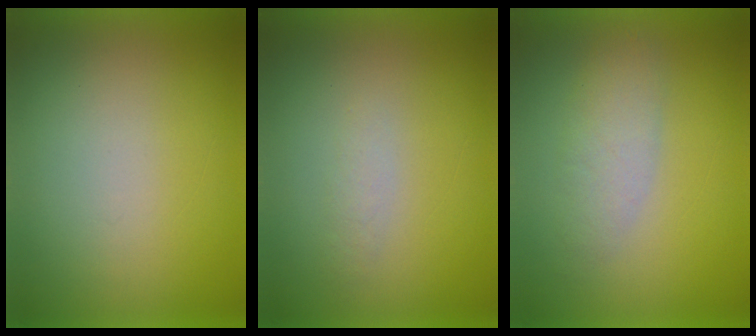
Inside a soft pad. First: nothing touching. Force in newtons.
{"total": 1.3}
{"total": 2.9}